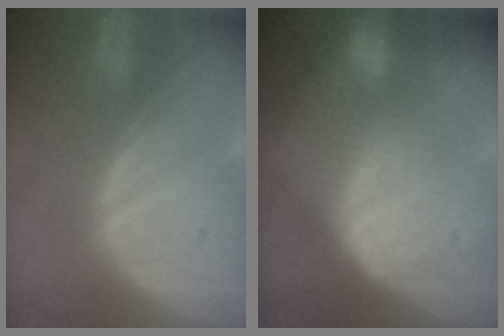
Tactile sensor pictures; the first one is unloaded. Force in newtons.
{"total": 6.8, "press": 6.6, "slide": 1.4}